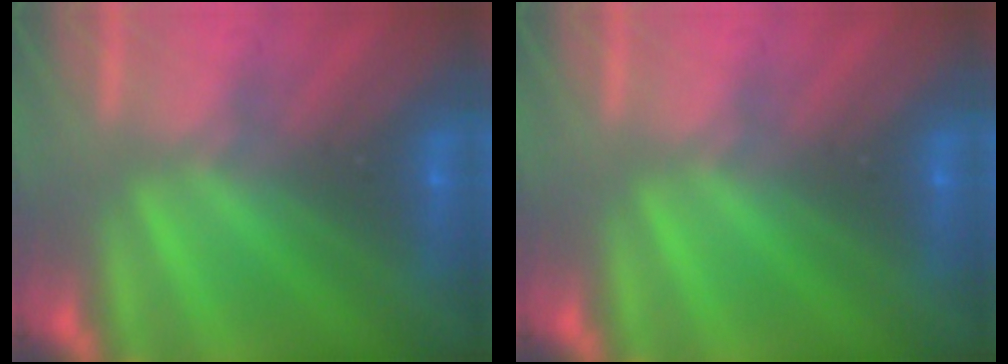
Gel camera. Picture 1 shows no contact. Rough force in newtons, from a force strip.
{"total": 0.0}